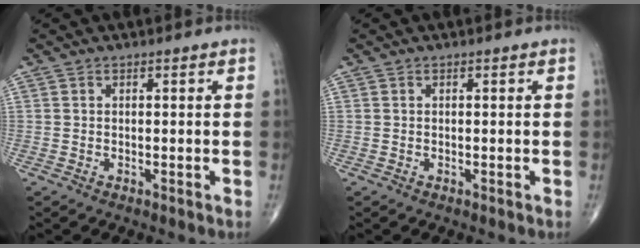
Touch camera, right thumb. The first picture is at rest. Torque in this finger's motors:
{"motor_torque": [-0.01, 0.03, -0.07, -0.06, 0.01]}